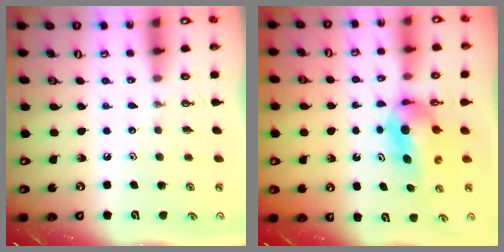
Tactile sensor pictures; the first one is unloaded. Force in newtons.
{"total": 6.6, "press": 5.0, "slide": 4.3}